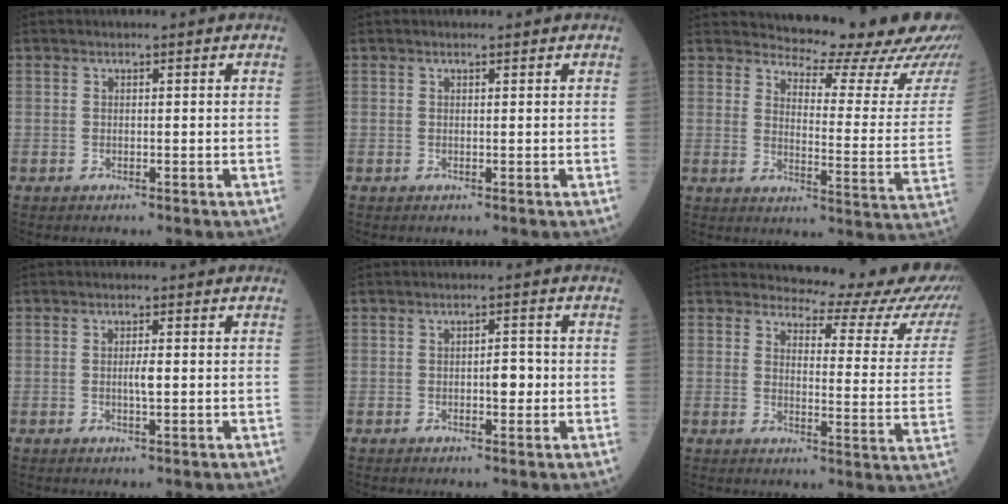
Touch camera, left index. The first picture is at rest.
{"total": 0.0}
{"total": 18.4, "force": [17.5, 1.8, 5.4], "torque": [-0.063, -0.112, 0.189]}
{"total": 1.7, "force": [-0.3, 0.2, 1.7], "torque": [-0.032, -0.004, -0.005]}
{"total": 2.6, "force": [-0.6, 1.1, 2.3], "torque": [-0.031, 0.000, -0.011]}
{"total": 17.0, "force": [16.6, 1.5, 3.4], "torque": [-0.025, -0.116, 0.162]}